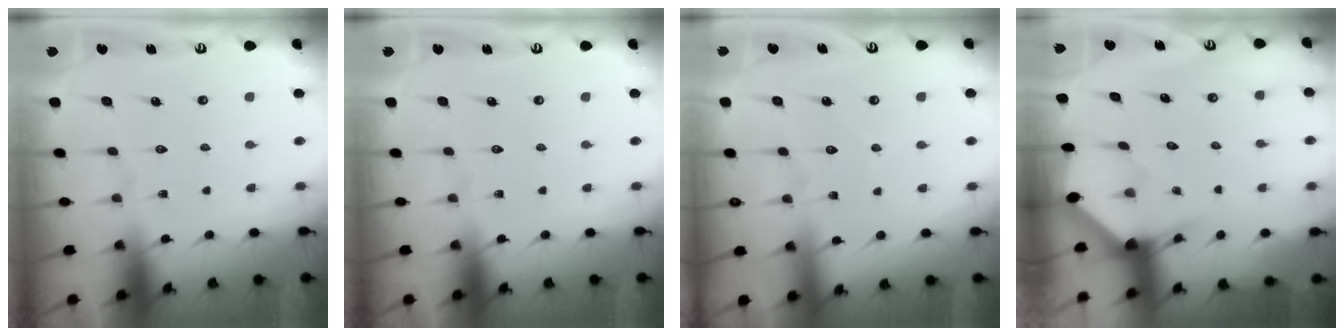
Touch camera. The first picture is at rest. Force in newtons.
{"total": 0.0}
{"total": 3.7, "press": 3.7, "slide": 0.4}
{"total": 2.7, "press": 2.7, "slide": 0.2}